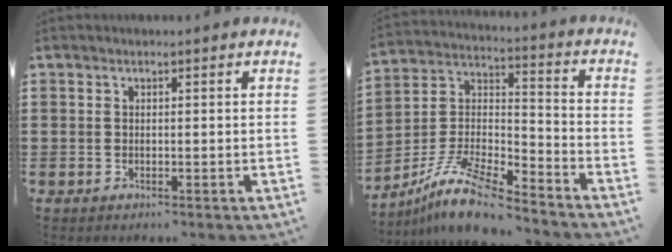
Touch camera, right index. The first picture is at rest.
{"total": 11.7, "force": [-9.8, 2.2, 6.1], "torque": [-0.135, 0.017, -0.197]}